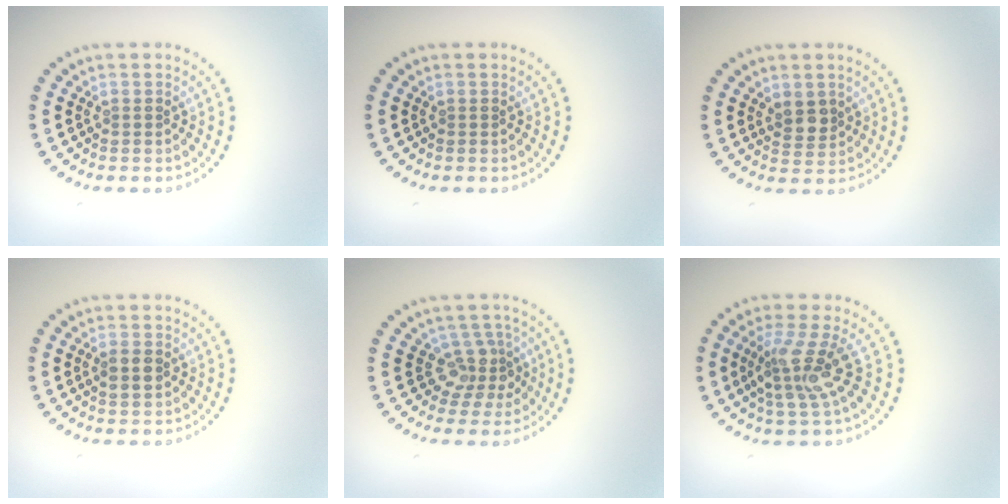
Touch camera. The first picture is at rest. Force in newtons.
{"total": 0.0}
{"total": 2.0, "press": 1.8, "slide": 0.9}
{"total": 1.8, "press": 1.8, "slide": 0.1}
{"total": 3.0, "press": 2.2, "slide": 2.1}
{"total": 3.8, "press": 3.1, "slide": 2.1}